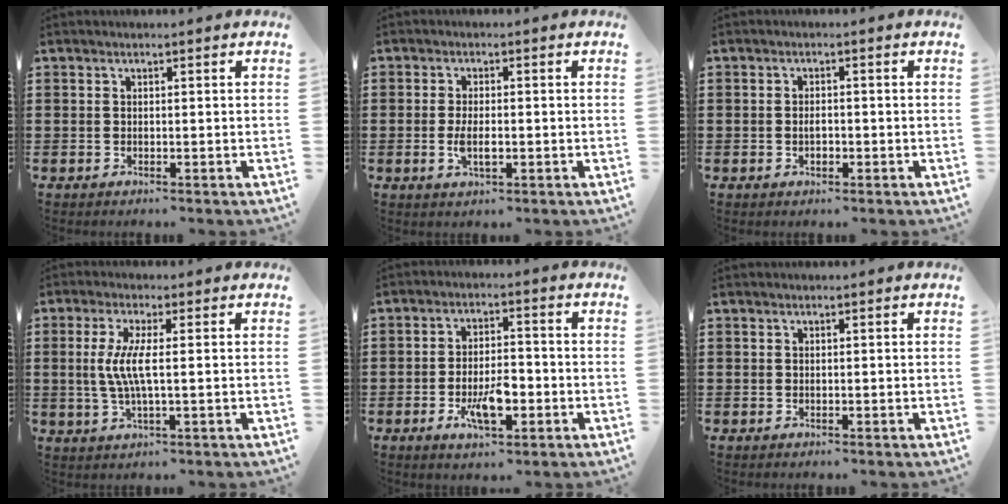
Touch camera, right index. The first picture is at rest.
{"total": 3.8, "force": [-0.7, 1.4, 3.5], "torque": [-0.069, -0.001, -0.014]}
{"total": 1.7, "force": [-0.4, 0.9, 1.4], "torque": [-0.027, 0.002, -0.008]}
{"total": 5.4, "force": [0.1, 0.7, 5.3], "torque": [-0.120, -0.011, -0.008]}
{"total": 6.6, "force": [-2.6, 2.7, 5.5], "torque": [-0.100, 0.000, -0.049]}
{"total": 0.0}